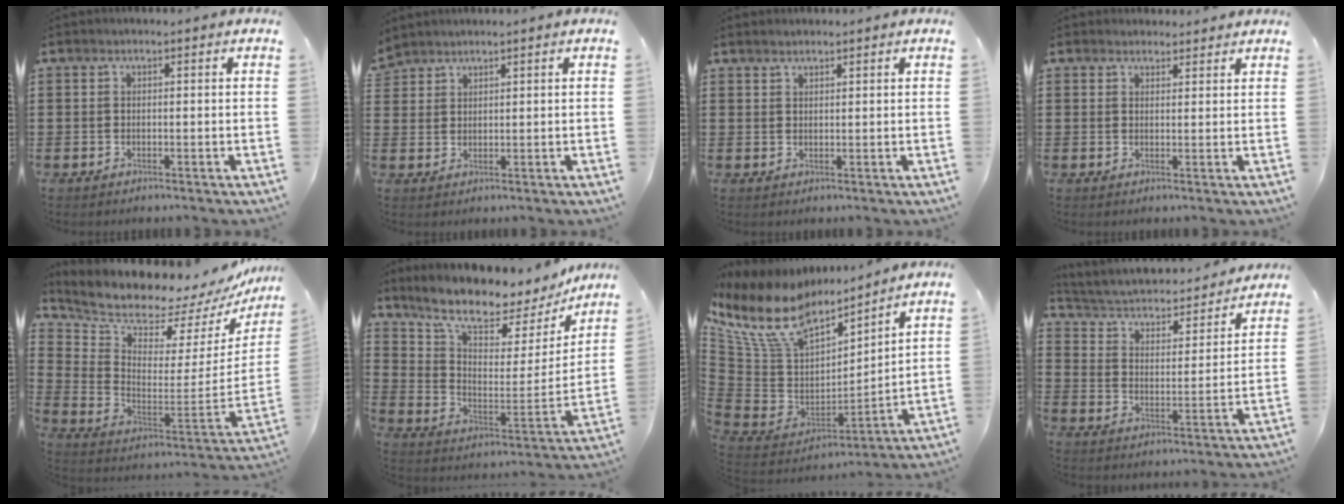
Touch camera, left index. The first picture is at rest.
{"total": 2.2, "force": [2.1, 0.7, -0.3], "torque": [-0.001, 0.001, 0.043]}
{"total": 1.2, "force": [1.2, 0.3, 0.1], "torque": [-0.004, 0.002, 0.023]}
{"total": 2.1, "force": [2.0, 0.7, -0.1], "torque": [-0.003, 0.003, 0.040]}
{"total": 7.4, "force": [7.3, 1.2, 0.6], "torque": [-0.056, -0.087, 0.121]}
{"total": 7.9, "force": [6.9, 1.9, 3.4], "torque": [-0.086, -0.059, 0.110]}
{"total": 12.8, "force": [8.6, 6.2, 7.2], "torque": [-0.190, -0.054, 0.151]}
{"total": 3.1, "force": [2.6, 1.2, 1.1], "torque": [-0.041, -0.023, 0.032]}